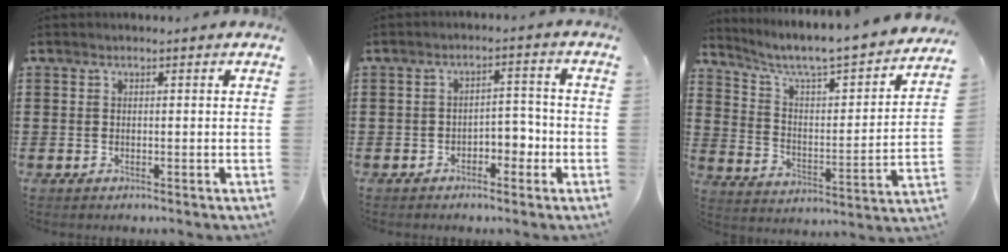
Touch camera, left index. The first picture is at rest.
{"total": 3.6, "force": [-2.4, 1.9, 2.0], "torque": [-0.038, 0.010, -0.050]}
{"total": 5.5, "force": [4.8, 0.3, 2.7], "torque": [-0.078, -0.047, 0.072]}